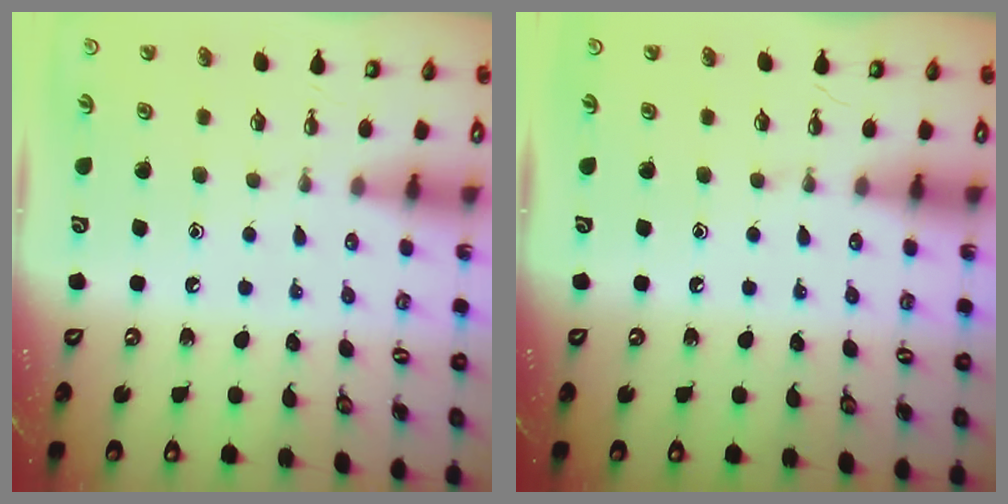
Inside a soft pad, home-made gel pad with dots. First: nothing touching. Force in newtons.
{"total": 0.0}